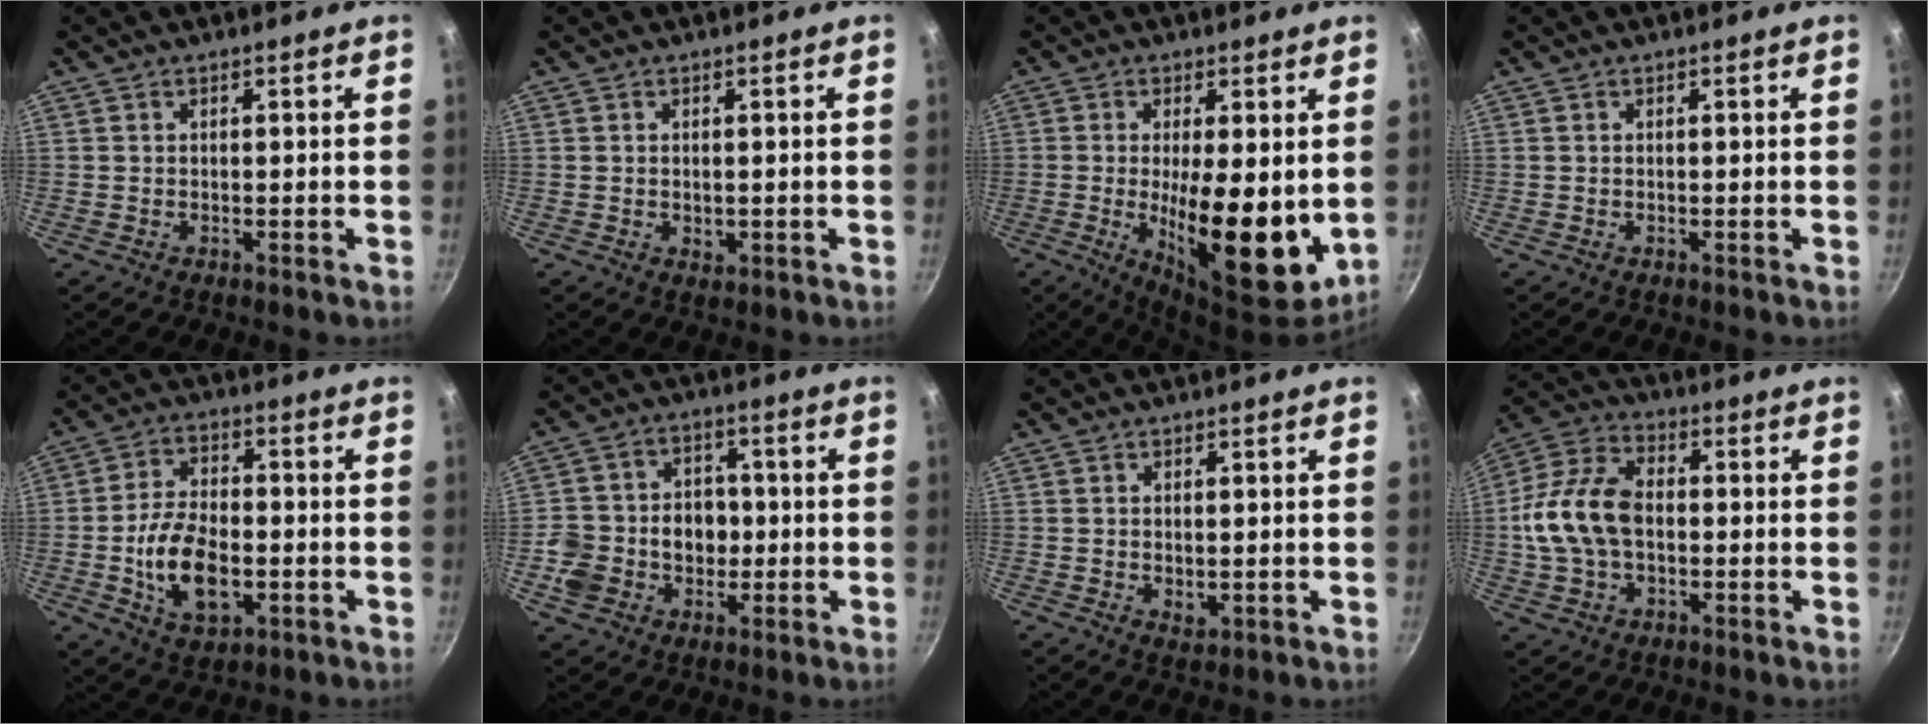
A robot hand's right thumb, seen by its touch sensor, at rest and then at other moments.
{"total": 1.5, "force": [0.0, 1.1, 1.1], "torque": [-0.014, -0.002, 0.001]}
{"total": 16.0, "force": [-0.8, 5.4, 15.0], "torque": [-0.211, -0.023, -0.006]}
{"total": 0.0}
{"total": 12.7, "force": [-2.7, 7.3, 10.0], "torque": [-0.170, 0.014, -0.047]}
{"total": 11.9, "force": [-1.8, 10.2, 5.8], "torque": [-0.077, 0.026, -0.033]}
{"total": 2.2, "force": [0.1, 1.4, 1.7], "torque": [-0.025, -0.005, 0.003]}
{"total": 14.0, "force": [-0.4, 9.2, 10.6], "torque": [-0.194, 0.031, -0.022]}